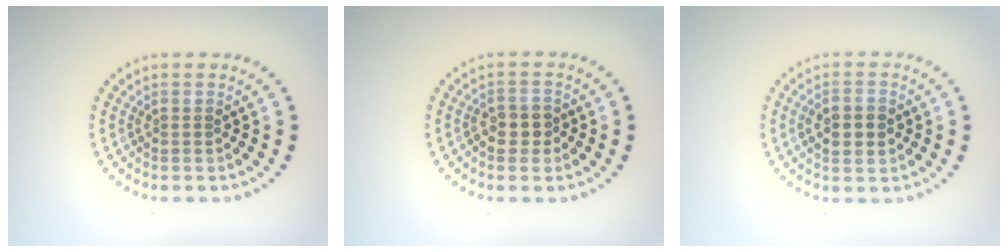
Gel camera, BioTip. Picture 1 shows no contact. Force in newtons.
{"total": 1.7, "press": 1.6, "slide": 0.5}
{"total": 3.6, "press": 3.6, "slide": 0.1}